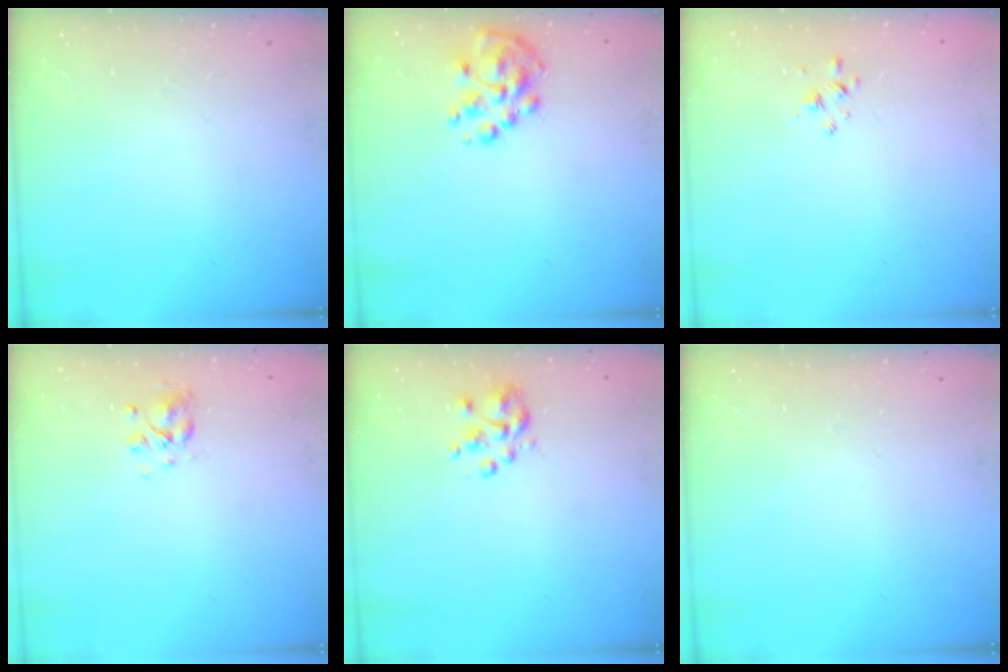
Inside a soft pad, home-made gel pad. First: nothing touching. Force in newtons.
{"total": 7.3, "press": 7.0, "slide": 2.3}
{"total": 1.9, "press": 1.8, "slide": 0.7}
{"total": 3.7, "press": 3.4, "slide": 1.7}
{"total": 3.5, "press": 3.4, "slide": 0.9}
{"total": 0.0}